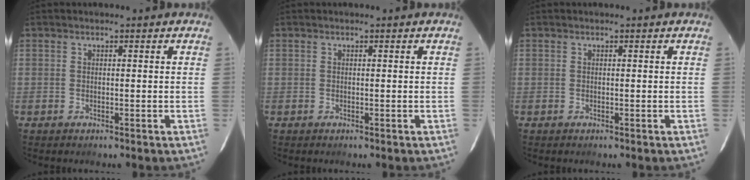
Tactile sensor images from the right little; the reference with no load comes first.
{"total": 0.0}
{"total": 0.0}